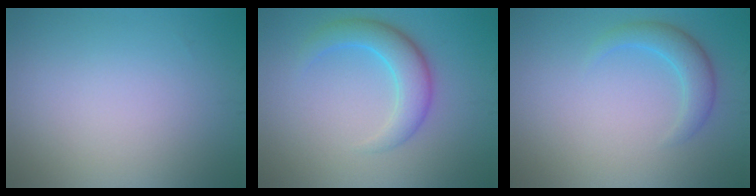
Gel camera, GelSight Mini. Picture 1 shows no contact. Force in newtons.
{"total": 4.4, "press": 4.4, "slide": 0.3}
{"total": 2.8, "press": 2.8, "slide": 0.0}